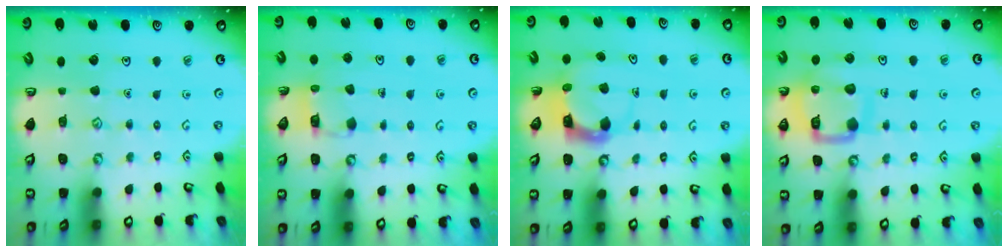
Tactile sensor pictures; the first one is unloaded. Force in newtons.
{"total": 3.2, "press": 3.2, "slide": 0.2}
{"total": 3.8, "press": 3.8, "slide": 0.3}
{"total": 12.4, "press": 12.3, "slide": 1.2}